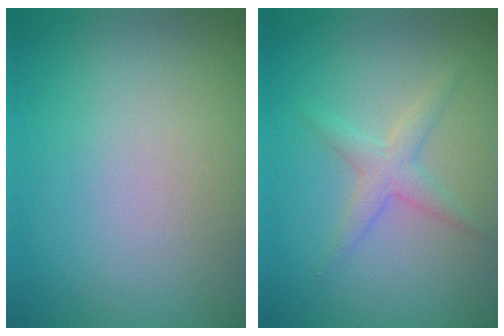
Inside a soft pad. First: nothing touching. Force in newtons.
{"total": 2.0, "press": 2.0, "slide": 0.0}